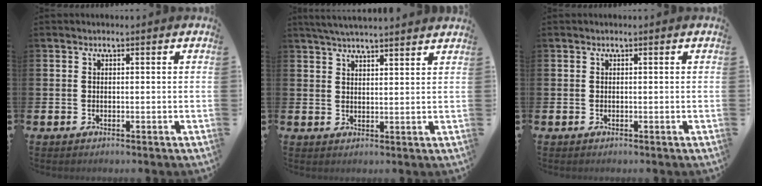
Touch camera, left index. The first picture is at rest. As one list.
[{"total": 4.2, "force": [4.1, -0.2, 0.9], "torque": [-0.032, -0.011, 0.075]}, {"total": 0.0}]